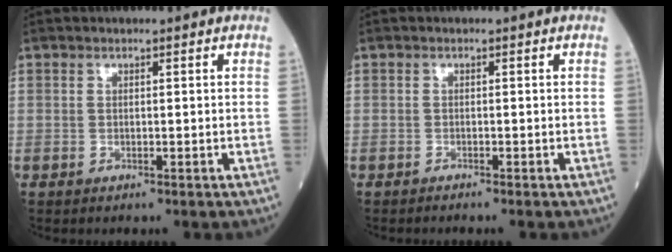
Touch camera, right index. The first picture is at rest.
{"total": 1.5, "force": [-1.3, -0.2, 0.7], "torque": [-0.008, 0.002, -0.014]}